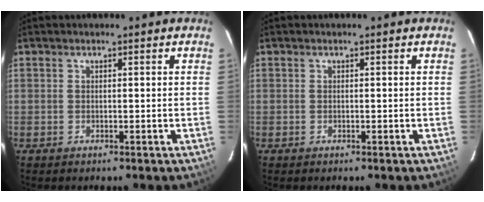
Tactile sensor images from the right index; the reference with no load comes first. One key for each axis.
{"total": 0.0}